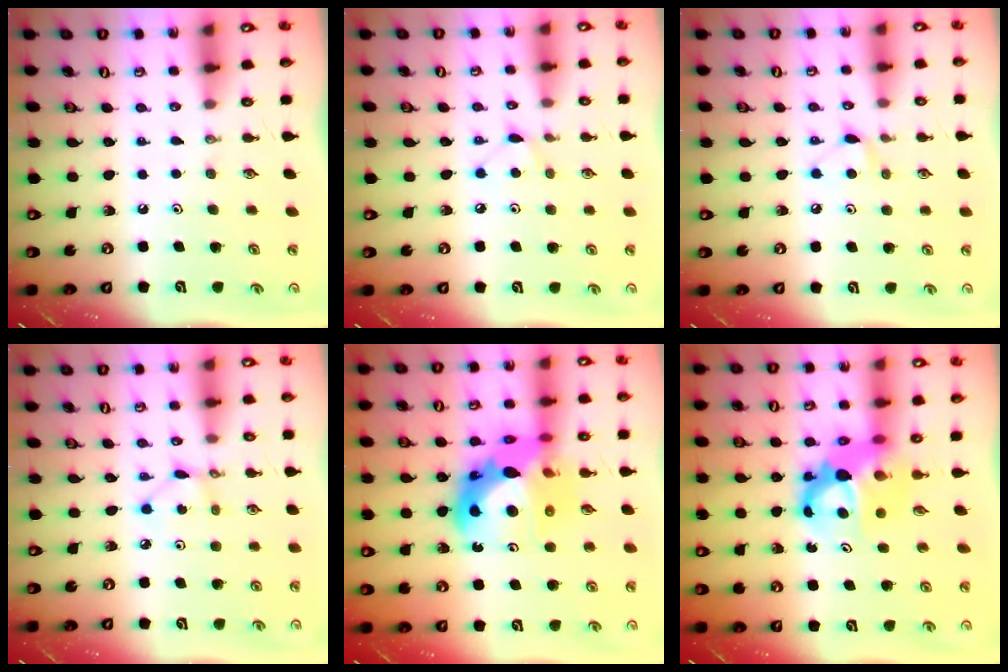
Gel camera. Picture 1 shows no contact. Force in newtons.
{"total": 5.7, "press": 5.7, "slide": 0.5}
{"total": 6.0, "press": 6.0, "slide": 0.8}
{"total": 2.7, "press": 2.7, "slide": 0.1}
{"total": 18.6, "press": 18.5, "slide": 1.7}
{"total": 8.6, "press": 8.6, "slide": 0.7}